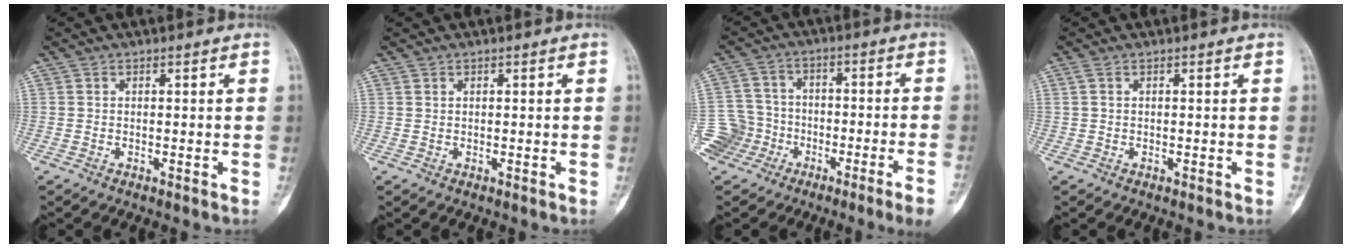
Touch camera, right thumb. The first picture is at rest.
{"total": 0.0}
{"total": 9.2, "force": [-7.0, 5.0, 3.3], "torque": [-0.038, 0.068, -0.130]}
{"total": 1.0, "force": [0.5, 0.3, 0.9], "torque": [-0.032, 0.009, 0.014]}